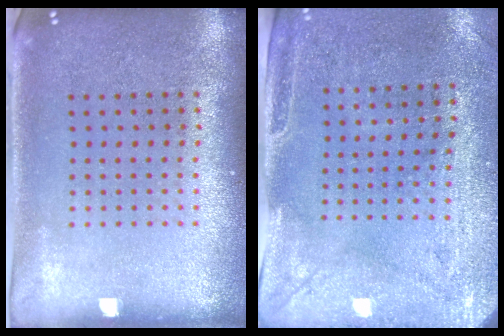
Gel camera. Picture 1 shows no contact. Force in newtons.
{"total": 3.0, "press": 2.4, "slide": 1.8}